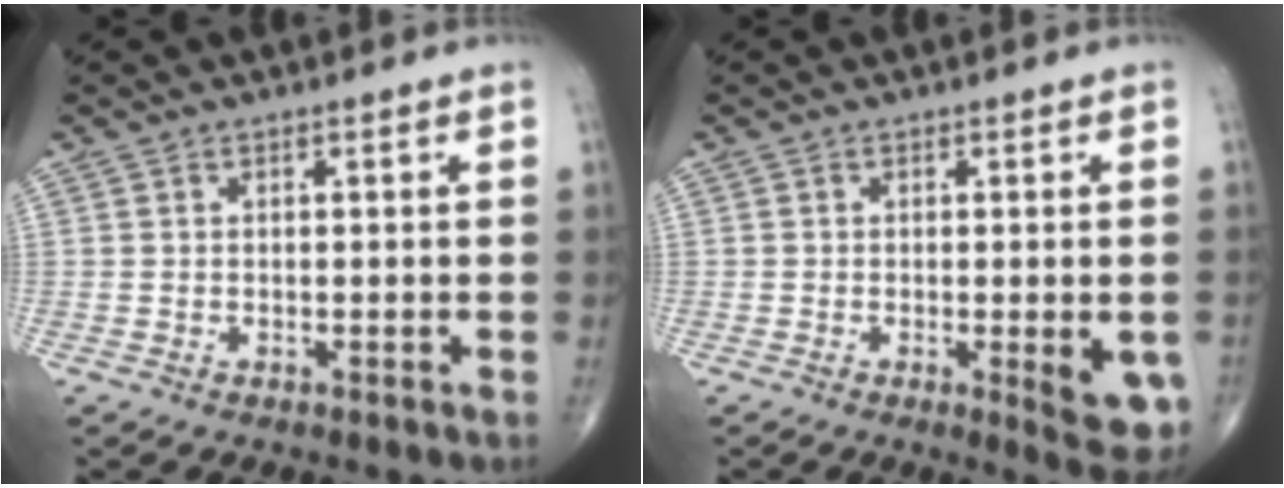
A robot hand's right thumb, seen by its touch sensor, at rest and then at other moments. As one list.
[{"total": 7.5, "force": [-1.9, 2.3, 6.9], "torque": [-0.071, -0.013, -0.020]}]